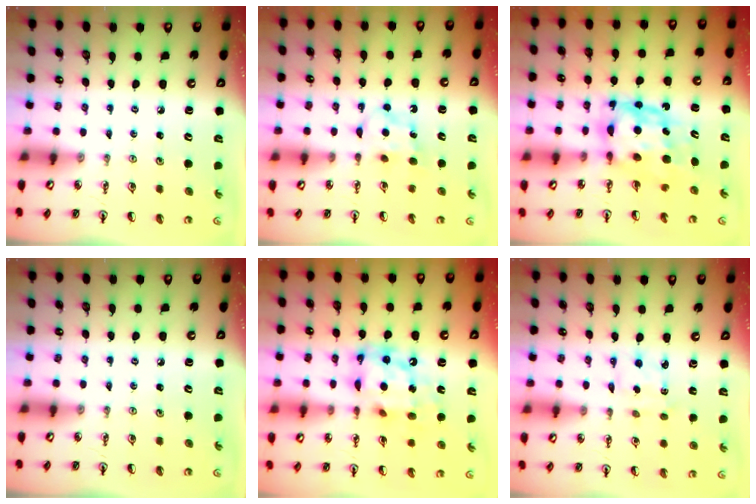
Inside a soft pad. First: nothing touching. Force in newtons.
{"total": 6.4, "press": 6.3, "slide": 0.6}
{"total": 8.6, "press": 8.5, "slide": 0.8}
{"total": 0.0}
{"total": 14.5, "press": 14.4, "slide": 1.8}
{"total": 2.3, "press": 2.1, "slide": 0.8}